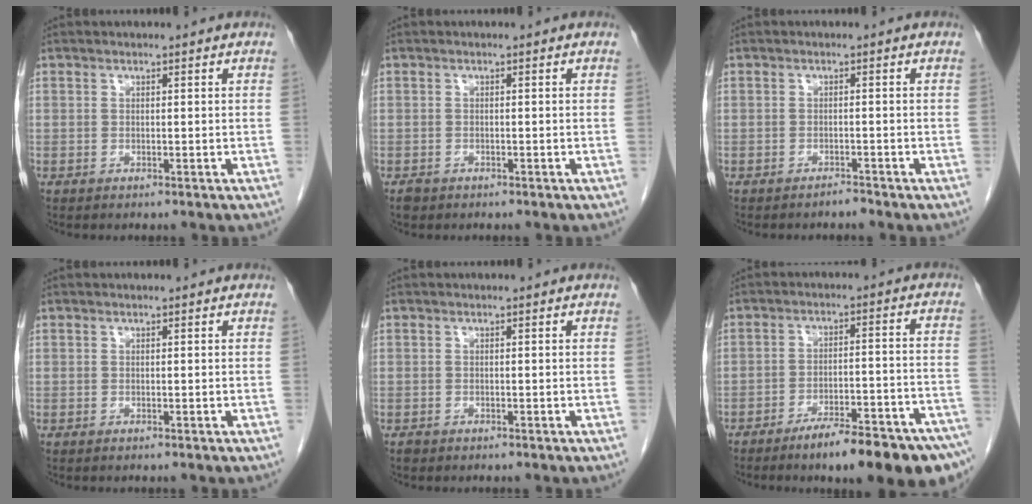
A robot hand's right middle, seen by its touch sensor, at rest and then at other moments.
{"total": 1.1, "force": [-0.8, 0.8, 0.3], "torque": [-0.010, 0.001, -0.012]}
{"total": 1.0, "force": [-1.0, 0.0, 0.1], "torque": [-0.001, -0.002, -0.013]}
{"total": 0.0}
{"total": 0.5, "force": [-0.4, 0.3, 0.1], "torque": [-0.003, 0.001, -0.007]}
{"total": 16.3, "force": [-12.2, 1.7, 10.7], "torque": [-0.093, 0.025, -0.177]}